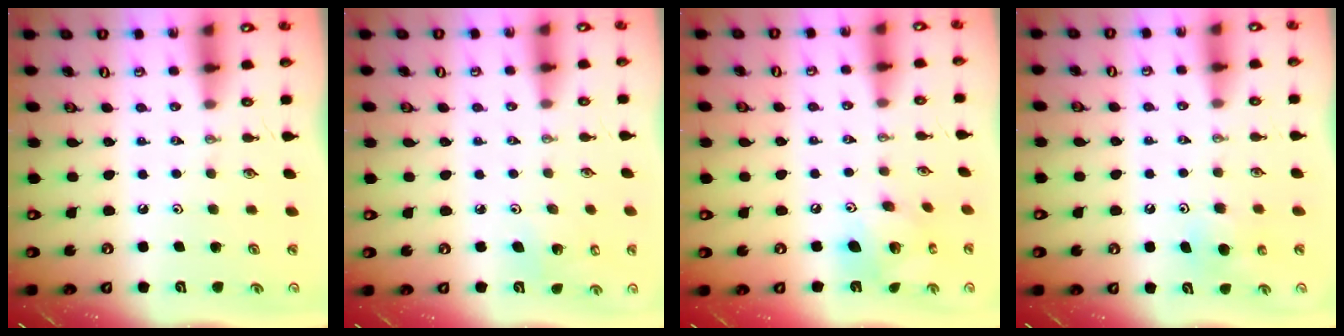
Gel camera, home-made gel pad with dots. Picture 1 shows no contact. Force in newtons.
{"total": 4.1, "press": 3.7, "slide": 1.8}
{"total": 12.9, "press": 12.9, "slide": 1.0}
{"total": 5.8, "press": 5.8, "slide": 0.5}